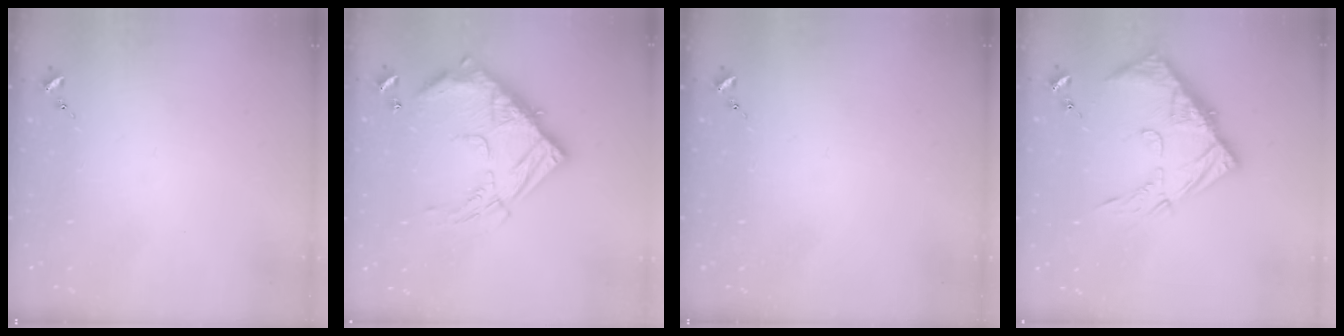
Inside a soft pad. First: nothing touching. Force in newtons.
{"total": 21.3, "press": 21.2, "slide": 2.1}
{"total": 0.0}
{"total": 15.2, "press": 15.2, "slide": 1.5}